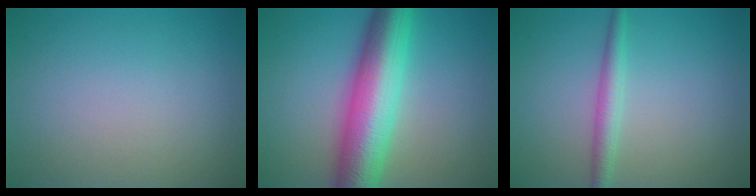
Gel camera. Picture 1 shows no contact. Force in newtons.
{"total": 9.9, "press": 9.9, "slide": 0.1}
{"total": 2.2, "press": 2.2, "slide": 0.0}